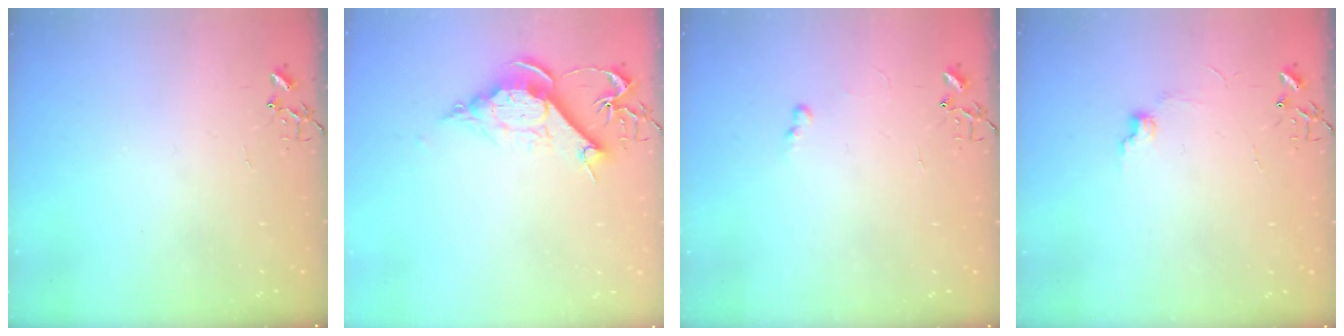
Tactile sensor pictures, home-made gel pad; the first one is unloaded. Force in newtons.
{"total": 11.2, "press": 11.2, "slide": 1.0}
{"total": 4.4, "press": 4.4, "slide": 0.5}
{"total": 4.1, "press": 4.0, "slide": 0.7}